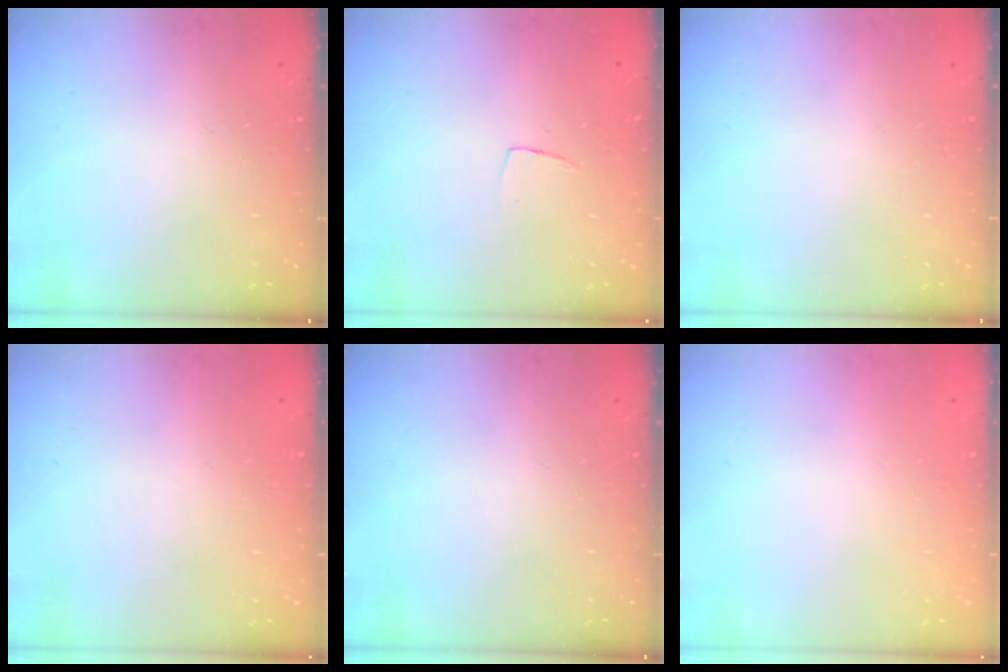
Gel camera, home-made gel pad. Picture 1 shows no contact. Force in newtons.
{"total": 3.3, "press": 3.3, "slide": 0.2}
{"total": 0.0}
{"total": 0.0}
{"total": 0.0}
{"total": 0.5, "press": 0.5, "slide": 0.1}